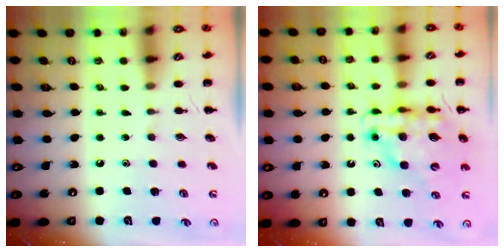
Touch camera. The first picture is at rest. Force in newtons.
{"total": 15.3, "press": 14.8, "slide": 4.1}